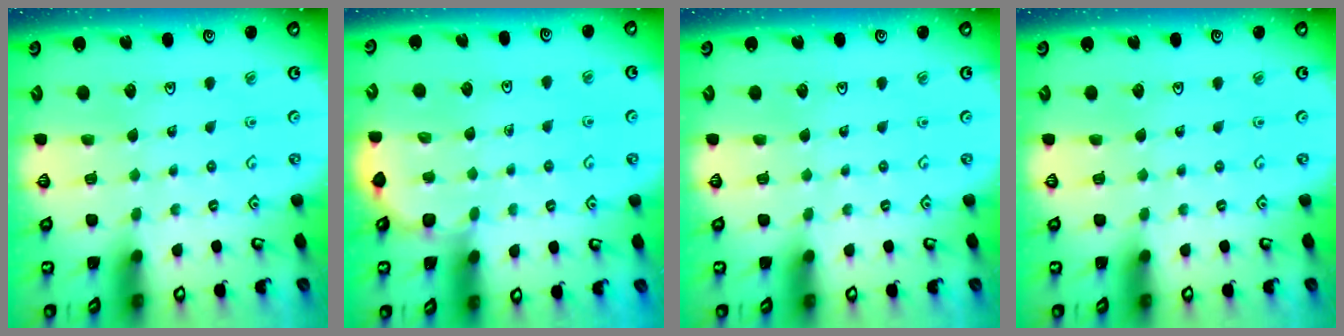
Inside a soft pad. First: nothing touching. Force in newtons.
{"total": 2.9, "press": 2.9, "slide": 0.3}
{"total": 0.0}
{"total": 0.0}